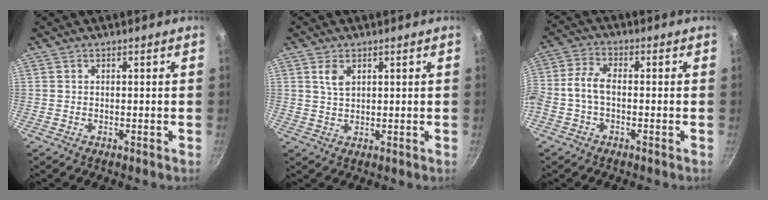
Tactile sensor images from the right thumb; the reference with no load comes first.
{"total": 3.2, "force": [1.4, 1.8, 2.2], "torque": [-0.036, -0.006, 0.028]}
{"total": 5.7, "force": [-1.3, 3.2, 4.6], "torque": [-0.101, 0.028, -0.038]}